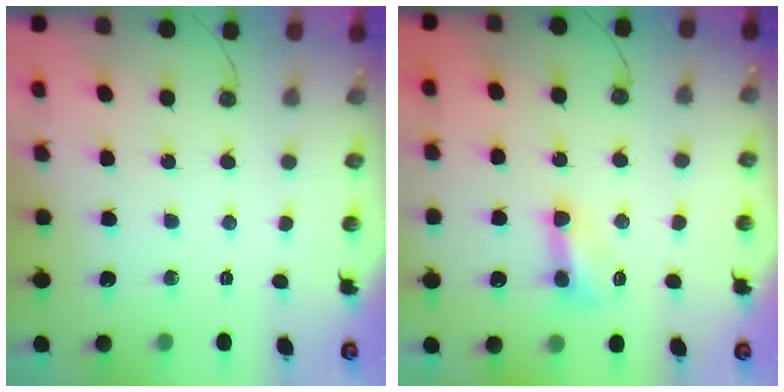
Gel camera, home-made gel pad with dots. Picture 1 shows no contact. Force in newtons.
{"total": 3.1, "press": 3.1, "slide": 0.4}